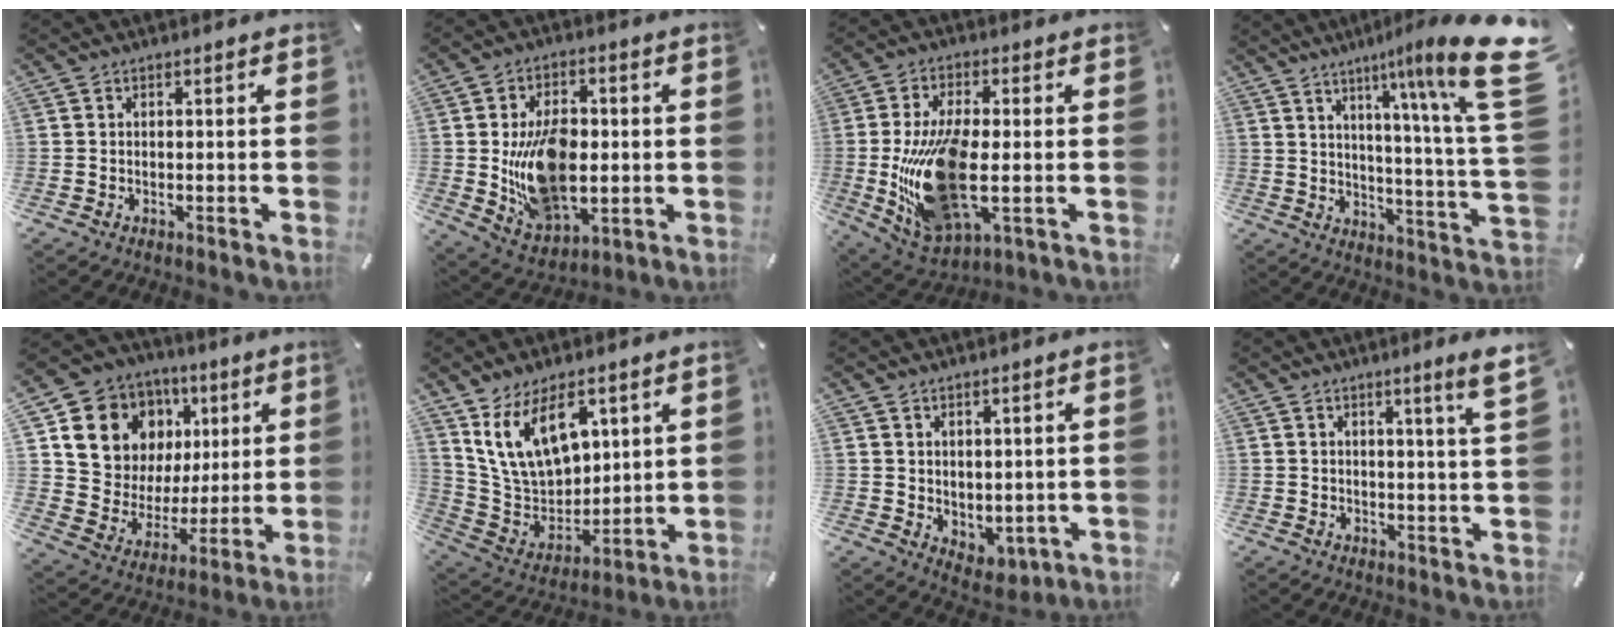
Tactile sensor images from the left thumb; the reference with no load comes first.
{"total": 17.1, "force": [-0.4, 11.8, 12.4], "torque": [-0.233, -0.003, -0.003]}
{"total": 21.3, "force": [-1.5, 10.5, 18.4], "torque": [-0.371, -0.020, -0.005]}
{"total": 20.1, "force": [10.2, 2.2, 17.1], "torque": [-0.249, -0.081, 0.144]}
{"total": 12.8, "force": [6.1, 10.9, 2.6], "torque": [-0.054, -0.056, 0.124]}
{"total": 16.6, "force": [8.6, 10.4, 9.7], "torque": [-0.203, -0.035, 0.162]}
{"total": 3.6, "force": [2.4, 2.6, 0.6], "torque": [-0.001, -0.017, 0.046]}
{"total": 5.9, "force": [3.4, -0.4, 4.8], "torque": [-0.072, -0.023, 0.052]}